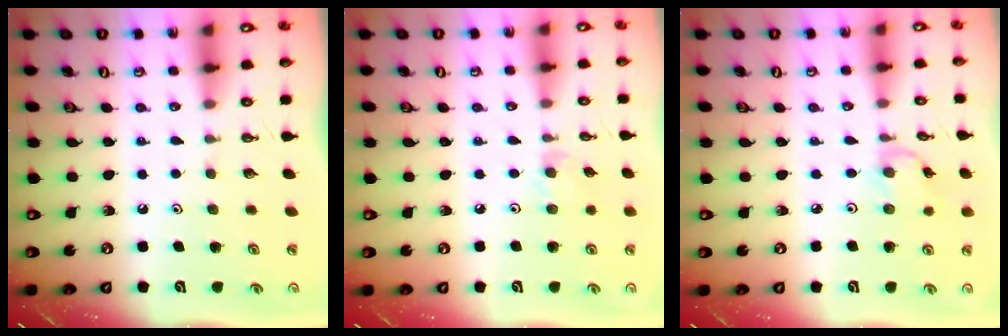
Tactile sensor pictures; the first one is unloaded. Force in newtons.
{"total": 2.6, "press": 2.6, "slide": 0.4}
{"total": 2.6, "press": 2.6, "slide": 0.2}